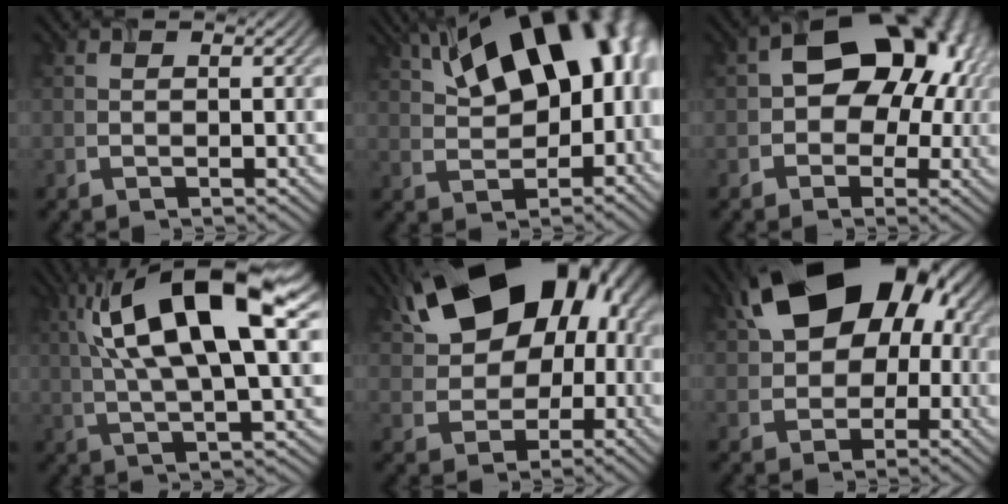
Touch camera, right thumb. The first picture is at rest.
{"total": 17.9, "force": [5.7, 10.0, 13.6], "torque": [-0.198, 0.030, 0.092]}
{"total": 13.4, "force": [1.7, 10.1, 8.7], "torque": [-0.083, 0.019, -0.001]}
{"total": 15.0, "force": [5.1, 4.1, 13.5], "torque": [-0.255, 0.010, 0.090]}
{"total": 19.4, "force": [5.8, 13.0, 13.2], "torque": [-0.207, 0.021, 0.103]}
{"total": 16.1, "force": [3.6, 11.1, 11.2], "torque": [-0.155, 0.015, 0.051]}